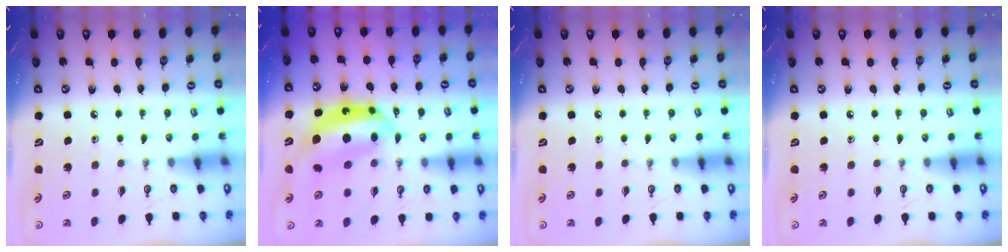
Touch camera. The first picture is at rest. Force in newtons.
{"total": 13.0, "press": 12.9, "slide": 1.8}
{"total": 0.0}
{"total": 0.0}